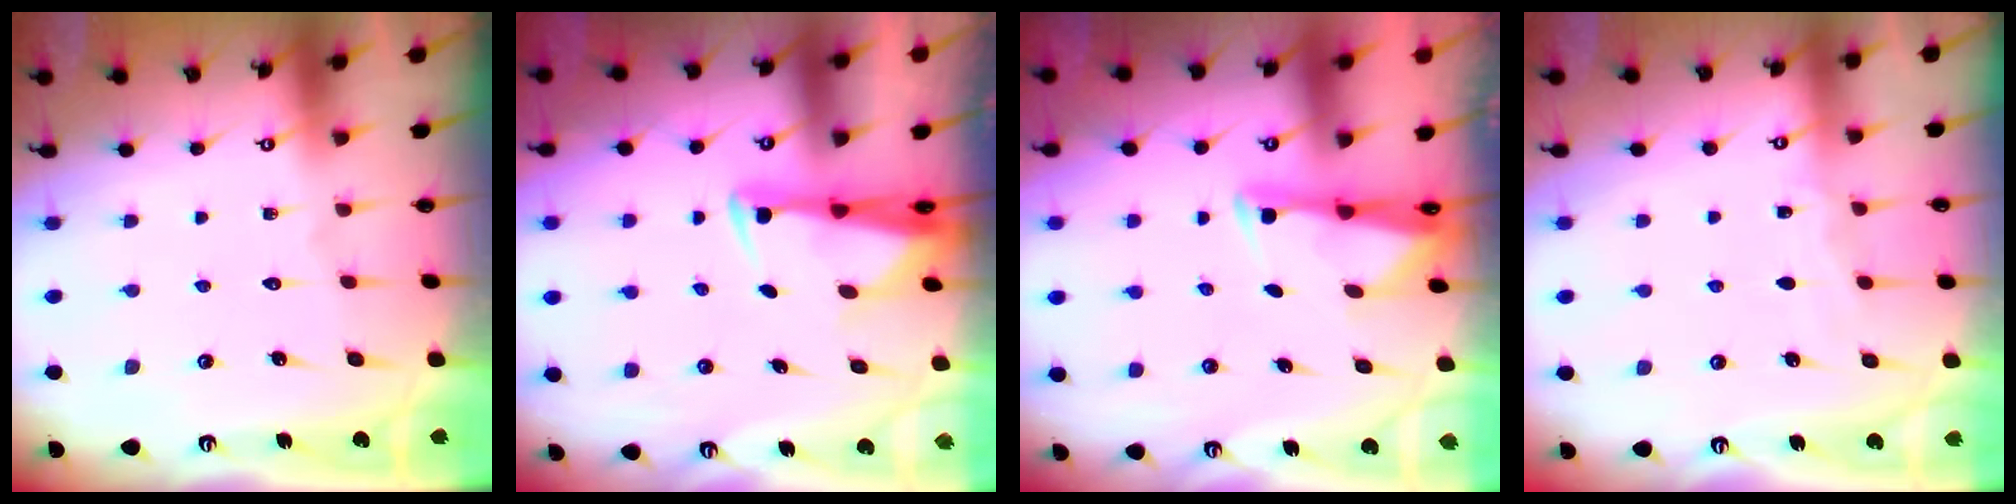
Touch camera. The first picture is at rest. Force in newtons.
{"total": 2.8, "press": 2.6, "slide": 0.9}
{"total": 2.6, "press": 2.5, "slide": 0.4}
{"total": 3.7, "press": 3.6, "slide": 0.5}